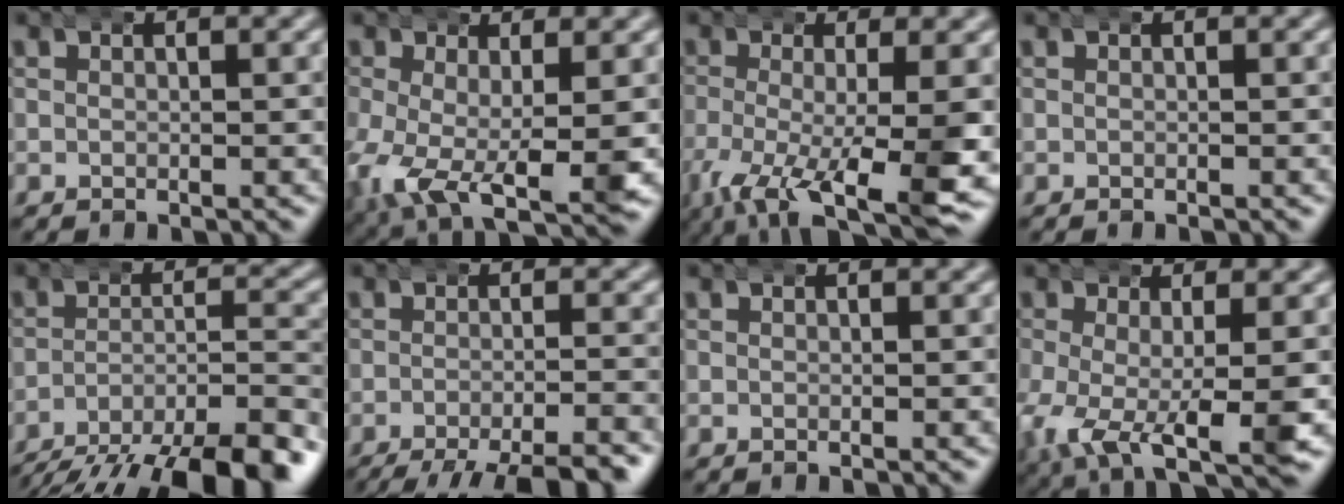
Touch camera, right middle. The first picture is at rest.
{"total": 12.4, "force": [-3.1, 7.9, 9.1], "torque": [-0.185, -0.054, -0.028]}
{"total": 11.5, "force": [-7.0, 4.0, 8.2], "torque": [-0.147, -0.033, -0.092]}
{"total": 0.0}
{"total": 11.6, "force": [-9.1, 3.7, 6.3], "torque": [-0.075, -0.012, -0.135]}
{"total": 10.9, "force": [-8.9, 3.7, 5.0], "torque": [-0.063, -0.026, -0.127]}
{"total": 0.0}
{"total": 10.6, "force": [-3.3, 5.6, 8.4], "torque": [-0.171, -0.047, -0.033]}